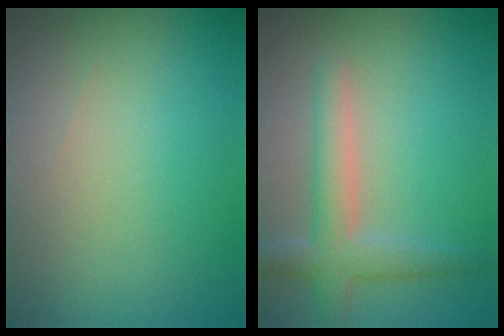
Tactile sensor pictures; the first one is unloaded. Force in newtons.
{"total": 3.4, "press": 3.4, "slide": 0.3}